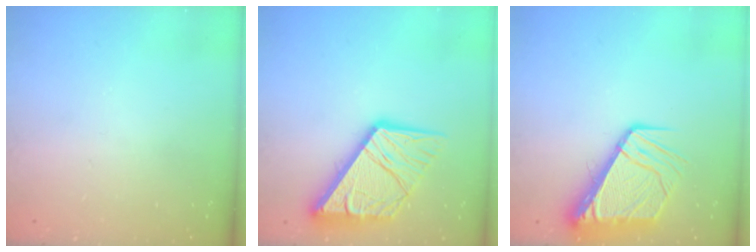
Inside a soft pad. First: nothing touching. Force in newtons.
{"total": 17.4, "press": 17.3, "slide": 1.9}
{"total": 11.3, "press": 11.2, "slide": 1.3}